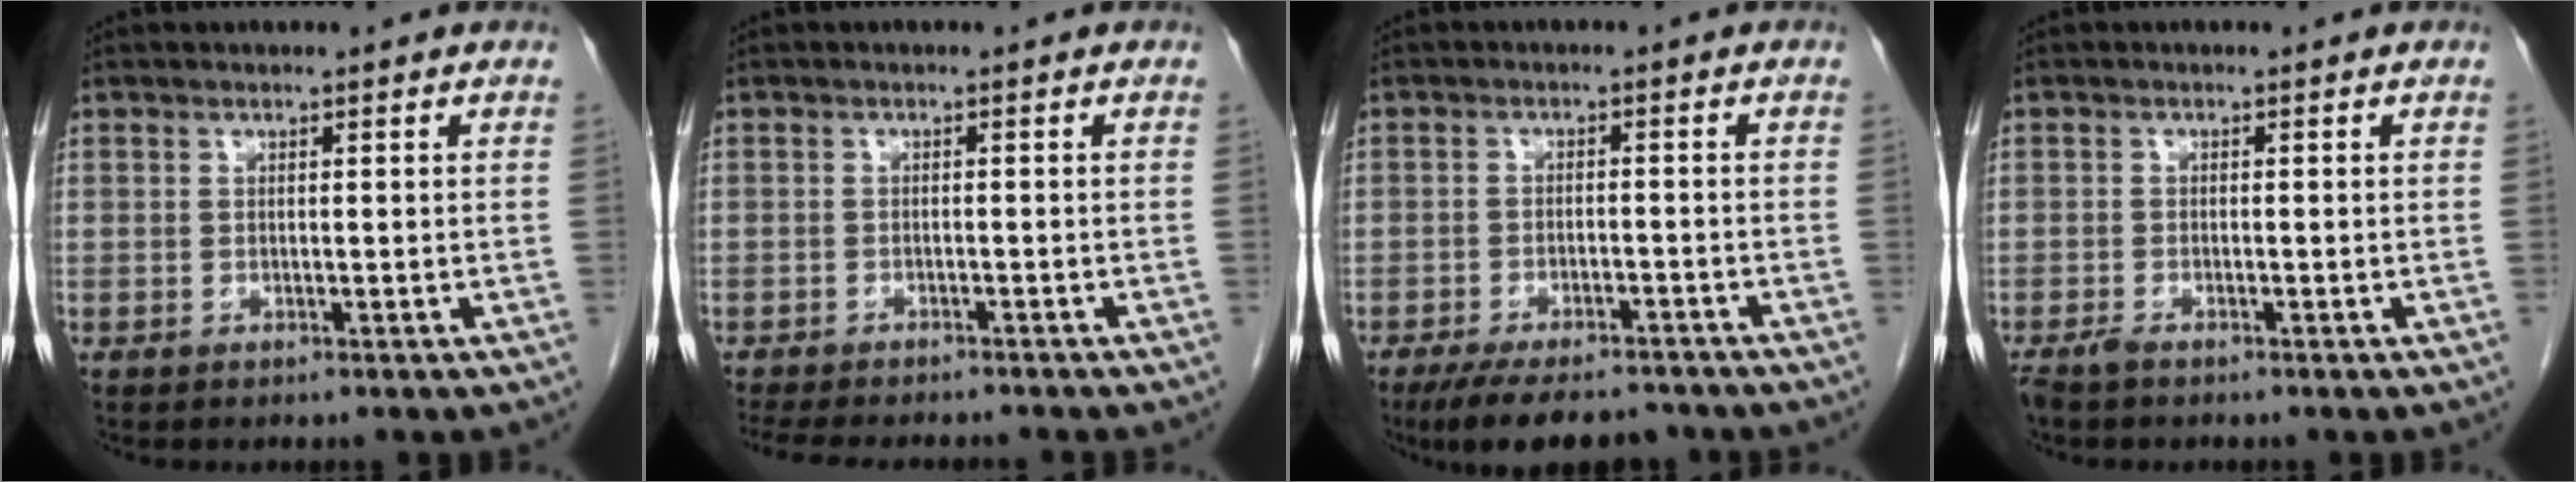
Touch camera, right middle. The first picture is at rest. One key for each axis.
{"total": 11.1, "fx": -9.8, "fy": 2.2, "fz": 4.6, "tx": -0.074, "ty": -0.013, "tz": -0.129}
{"total": 10.8, "fx": -9.2, "fy": 3.0, "fz": 4.8, "tx": -0.072, "ty": -0.005, "tz": -0.132}
{"total": 1.5, "fx": -1.2, "fy": 0.2, "fz": 0.7, "tx": -0.021, "ty": -0.004, "tz": -0.024}